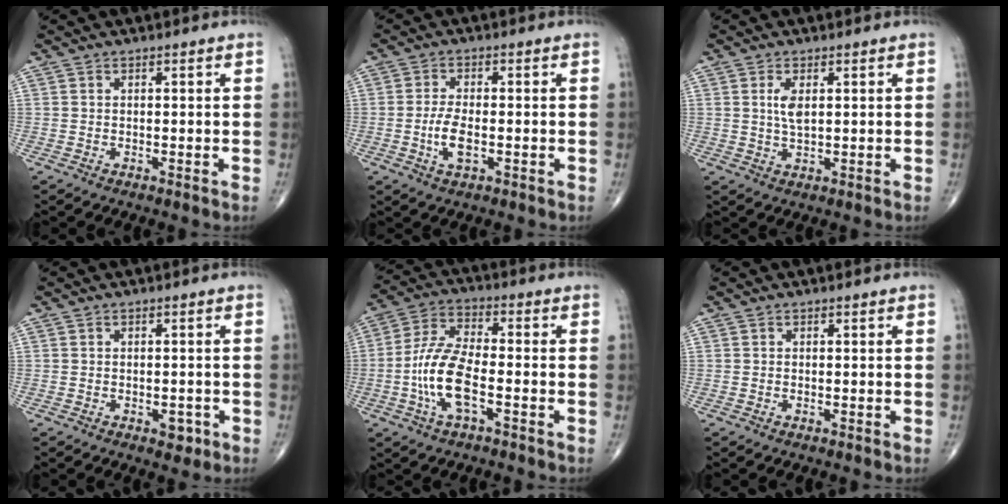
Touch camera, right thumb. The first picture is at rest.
{"total": 4.9, "force": [-1.2, 2.0, 4.3], "torque": [-0.087, 0.001, -0.024]}
{"total": 3.4, "force": [0.9, 1.4, 3.0], "torque": [-0.060, -0.005, 0.021]}
{"total": 2.4, "force": [-1.1, 1.5, 1.6], "torque": [-0.004, 0.002, -0.012]}
{"total": 11.3, "force": [-3.2, 4.3, 9.9], "torque": [-0.208, 0.024, -0.067]}
{"total": 0.0}